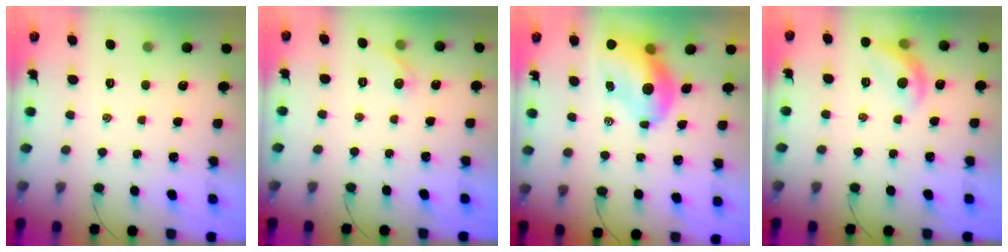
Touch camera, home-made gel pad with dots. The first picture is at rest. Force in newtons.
{"total": 5.2, "press": 5.0, "slide": 1.2}
{"total": 9.0, "press": 8.7, "slide": 2.4}
{"total": 10.8, "press": 10.7, "slide": 1.1}